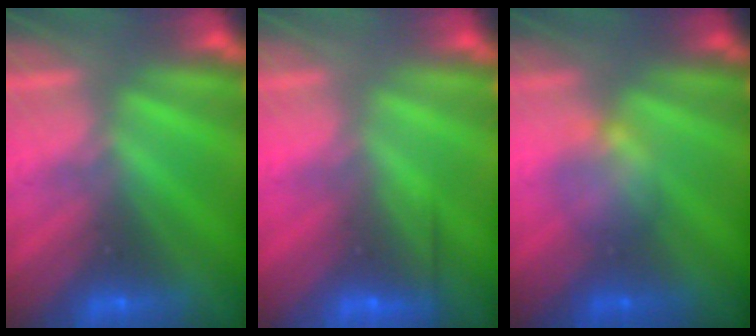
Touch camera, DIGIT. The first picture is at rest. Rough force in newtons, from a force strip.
{"total": 2.6}
{"total": 2.2}